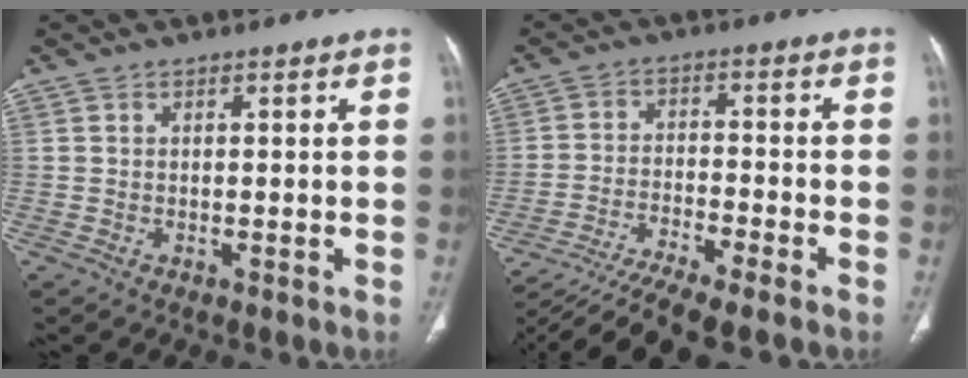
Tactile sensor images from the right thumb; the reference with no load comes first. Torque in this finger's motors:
{"motor_torque": [3.56, 0.38, 0.96, -1.81, 0.20]}